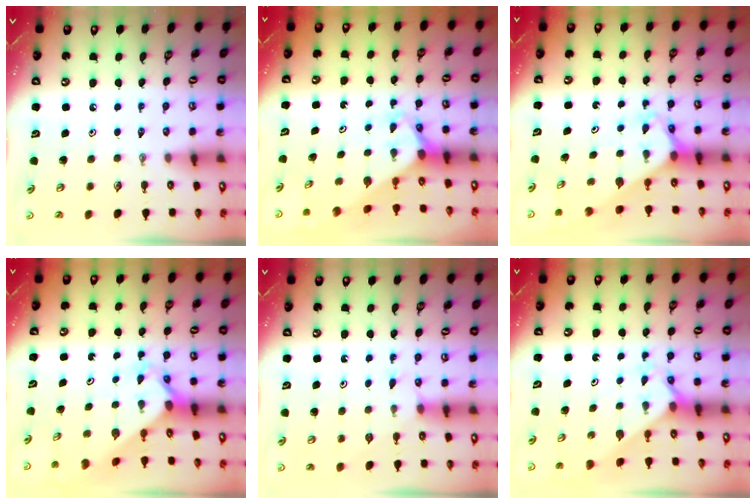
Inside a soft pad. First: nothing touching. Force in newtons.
{"total": 3.1, "press": 3.1, "slide": 0.2}
{"total": 2.6, "press": 2.6, "slide": 0.2}
{"total": 2.4, "press": 2.4, "slide": 0.3}
{"total": 3.3, "press": 3.3, "slide": 0.4}
{"total": 2.1, "press": 2.1, "slide": 0.2}